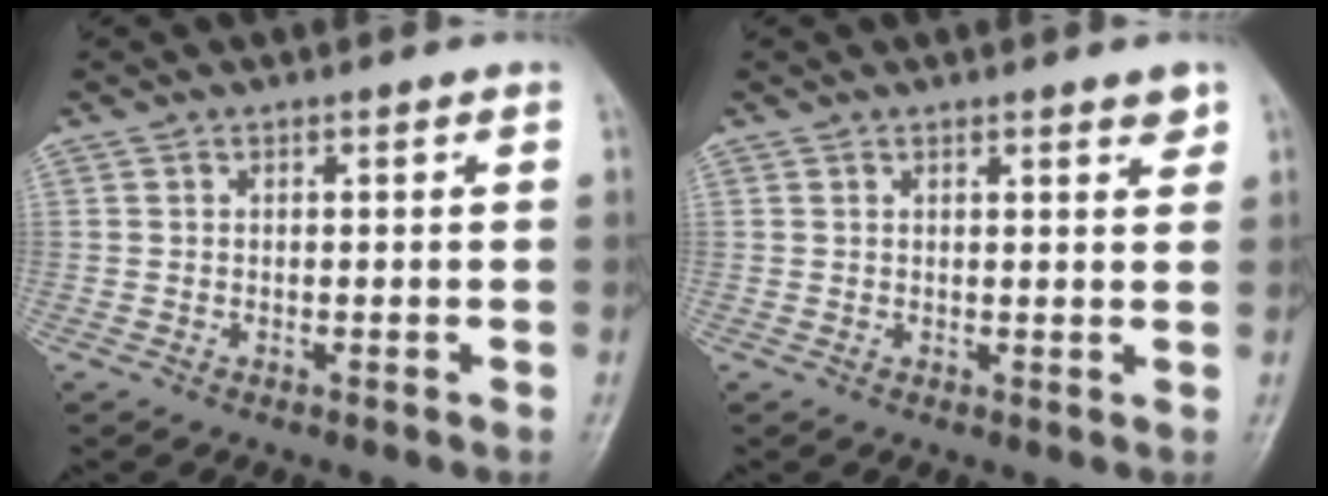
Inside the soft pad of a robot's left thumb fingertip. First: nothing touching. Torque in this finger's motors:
{"motor_torque": [0.06, 0.05, -0.08, -0.05, 0.01]}